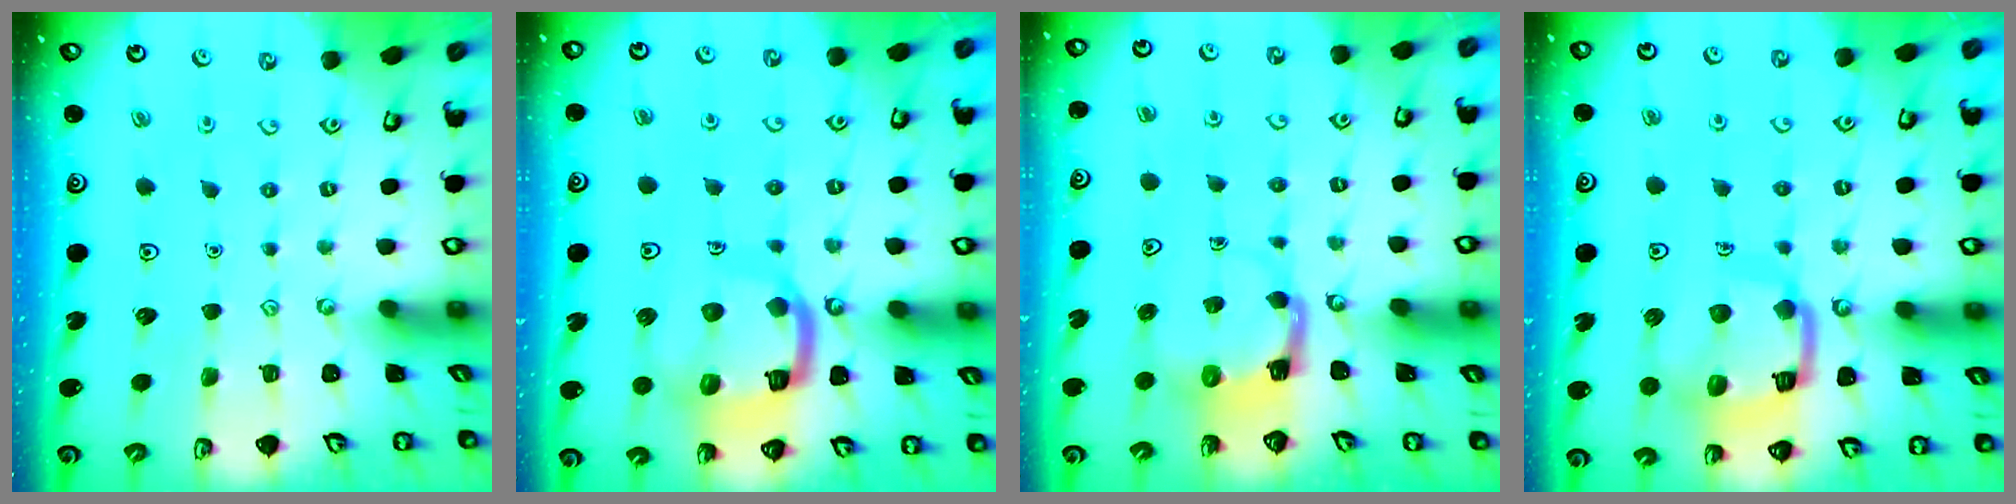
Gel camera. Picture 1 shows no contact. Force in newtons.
{"total": 14.5, "press": 14.4, "slide": 1.5}
{"total": 3.9, "press": 3.9, "slide": 0.8}
{"total": 15.2, "press": 15.2, "slide": 1.5}